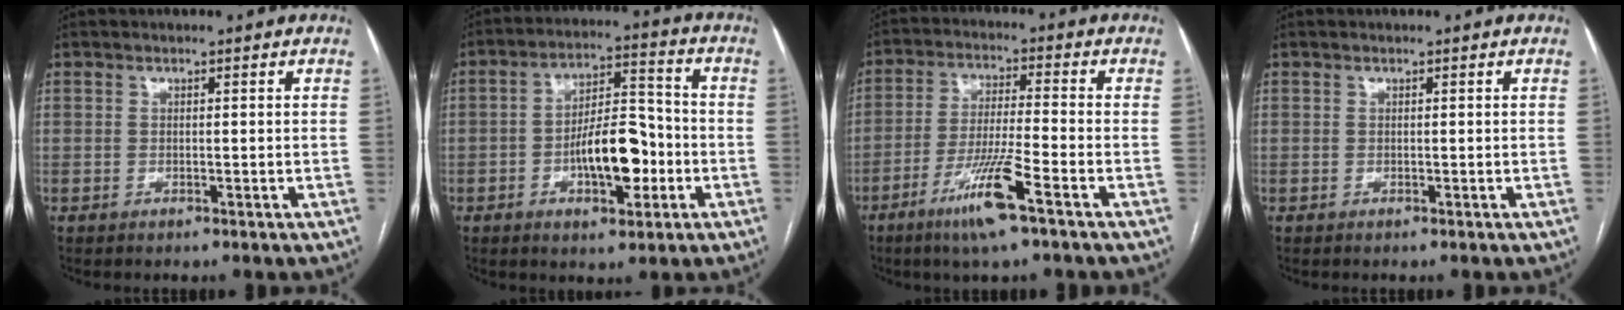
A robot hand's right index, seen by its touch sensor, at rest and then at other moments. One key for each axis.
{"total": 10.9, "fx": -3.1, "fy": 4.1, "fz": 9.7, "tx": -0.166, "ty": 0.018, "tz": -0.047}
{"total": 9.7, "fx": -5.4, "fy": -0.3, "fz": 8.1, "tx": -0.159, "ty": -0.017, "tz": -0.101}
{"total": 0.0}